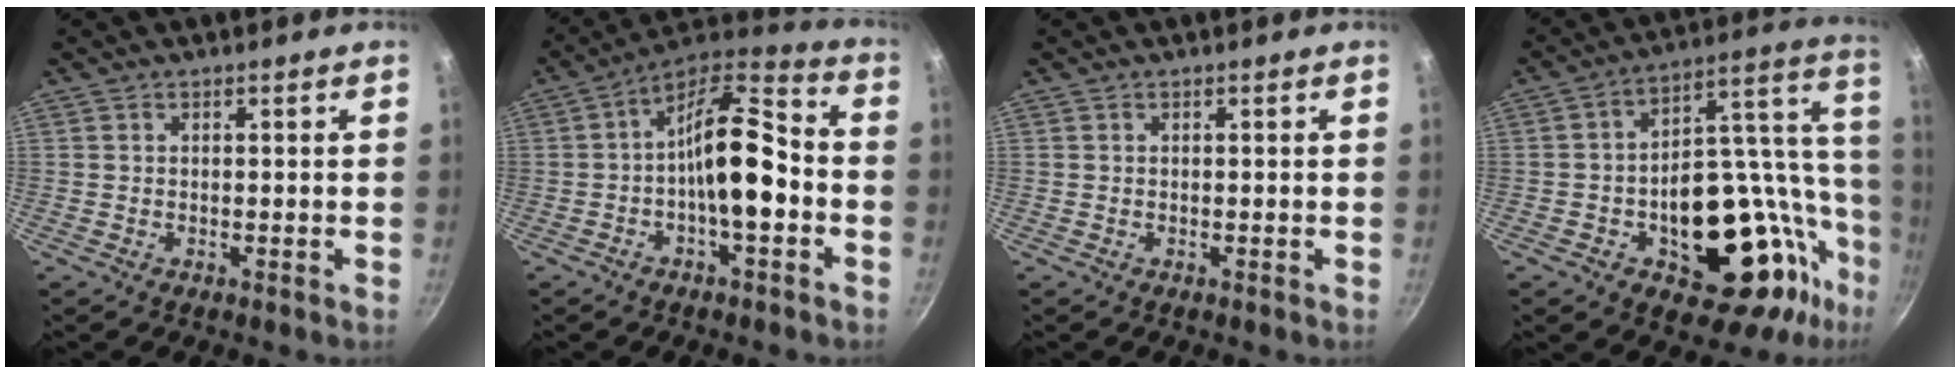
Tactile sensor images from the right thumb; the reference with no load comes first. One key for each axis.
{"total": 14.4, "fx": -2.4, "fy": 6.0, "fz": 12.8, "tx": -0.189, "ty": 0.052, "tz": -0.052}
{"total": 0.0}
{"total": 29.7, "fx": -7.0, "fy": 18.4, "fz": 22.2, "tx": -0.224, "ty": 0.045, "tz": -0.083}